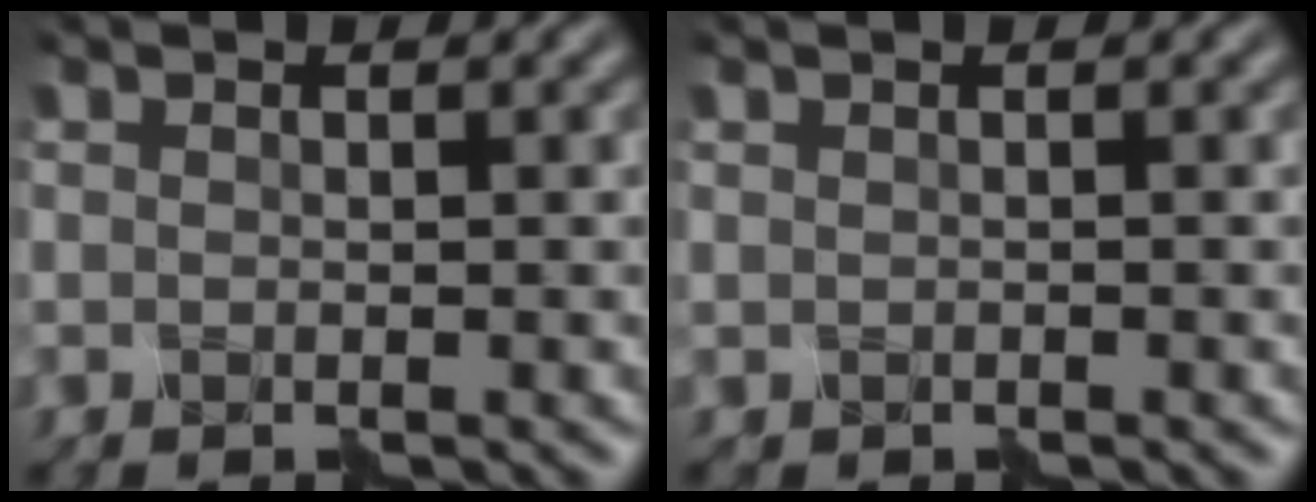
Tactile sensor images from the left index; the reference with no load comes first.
{"total": 0.0}